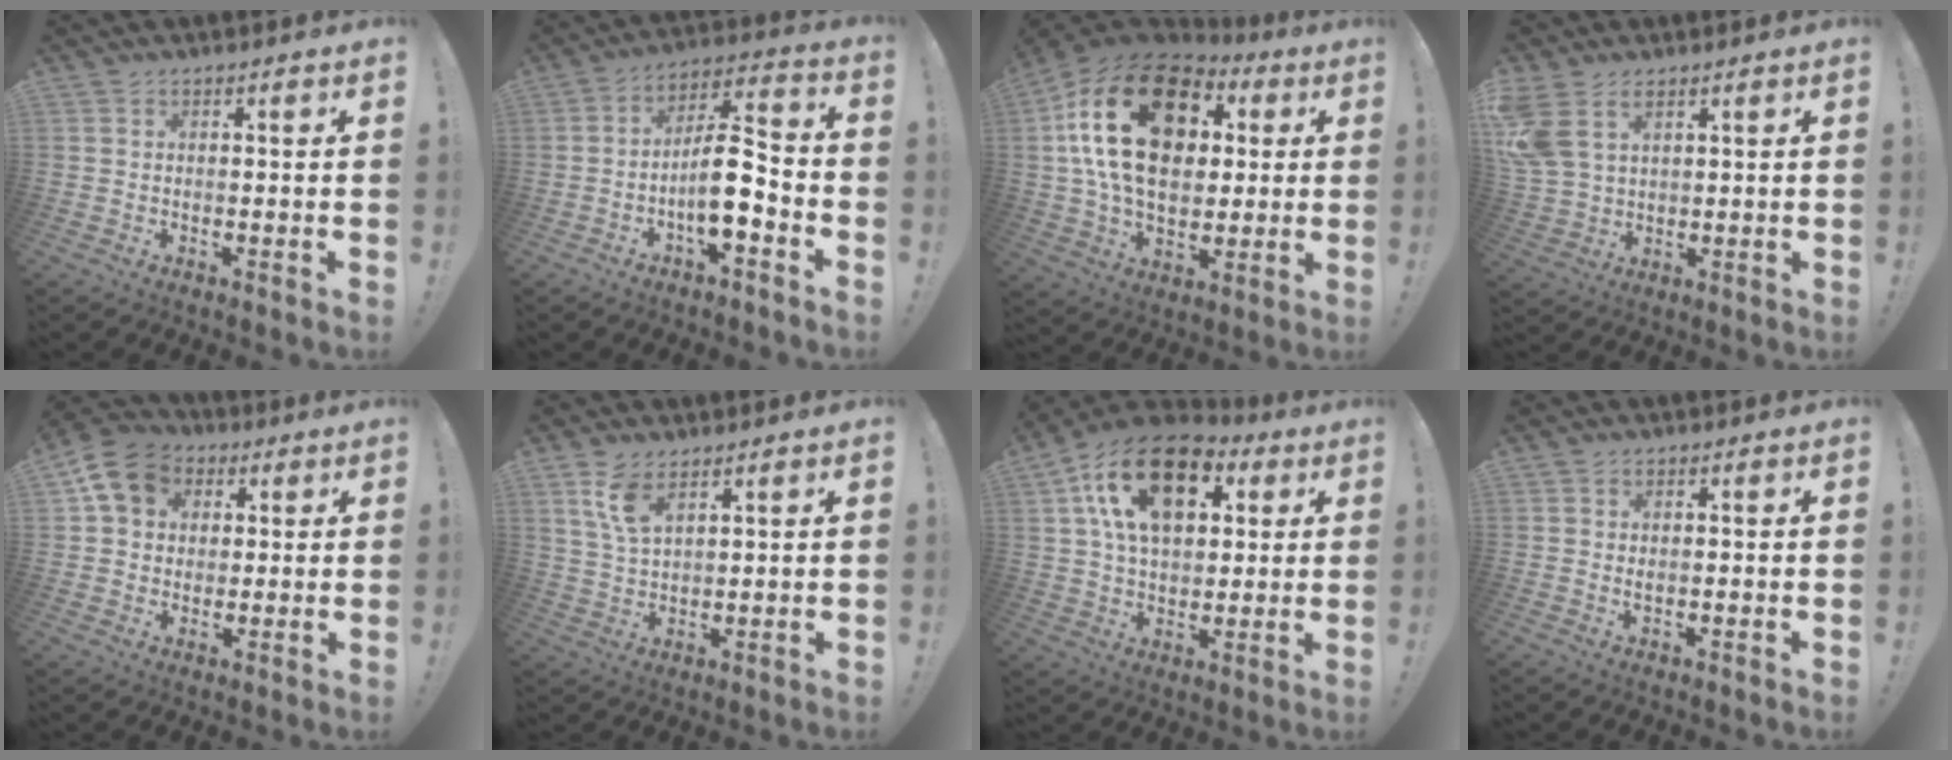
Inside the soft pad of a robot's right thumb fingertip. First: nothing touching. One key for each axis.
{"total": 12.9, "fx": -4.1, "fy": 4.6, "fz": 11.3, "tx": -0.193, "ty": 0.019, "tz": -0.068}
{"total": 26.2, "fx": 6.5, "fy": 17.0, "fz": 18.9, "tx": -0.354, "ty": -0.006, "tz": 0.118}
{"total": 8.0, "fx": 4.1, "fy": 5.2, "fz": 4.6, "tx": -0.092, "ty": -0.015, "tz": 0.082}
{"total": 11.9, "fx": 4.1, "fy": 9.7, "fz": 5.6, "tx": -0.074, "ty": -0.007, "tz": 0.083}
{"total": 7.5, "fx": 4.5, "fy": 3.3, "fz": 5.0, "tx": -0.091, "ty": -0.015, "tz": 0.083}
{"total": 20.2, "fx": 7.9, "fy": 12.5, "fz": 13.8, "tx": -0.234, "ty": -0.020, "tz": 0.141}
{"total": 0.9, "fx": 0.4, "fy": 0.5, "fz": 0.6, "tx": 0.000, "ty": -0.004, "tz": 0.004}